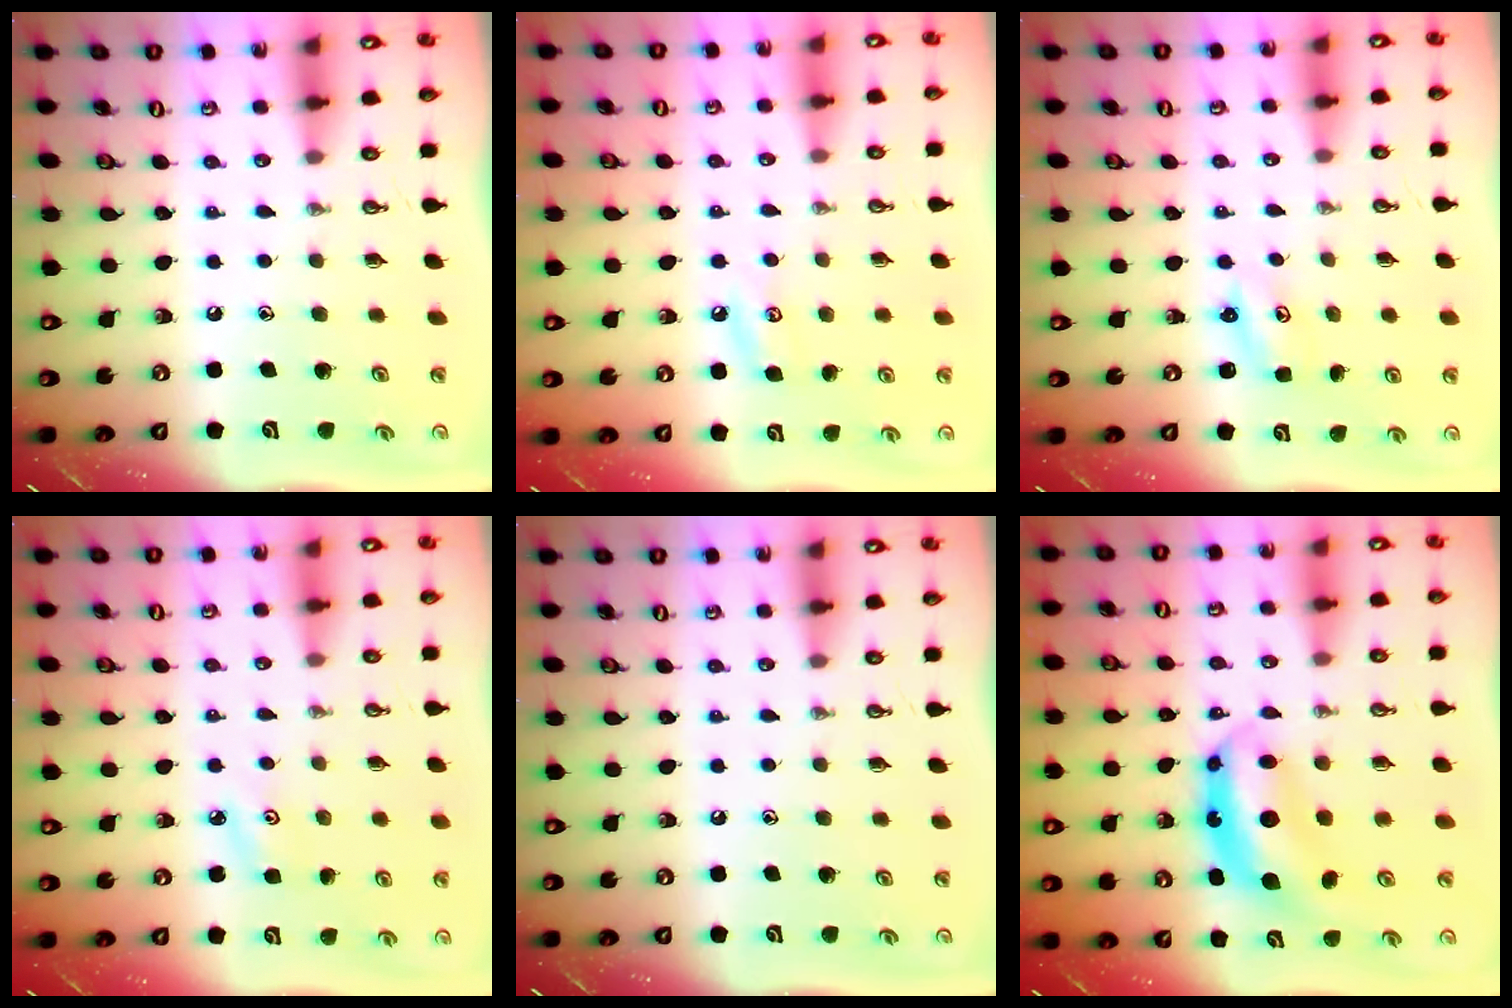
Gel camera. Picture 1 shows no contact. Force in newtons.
{"total": 5.4, "press": 5.4, "slide": 0.5}
{"total": 2.2, "press": 2.1, "slide": 0.4}
{"total": 3.6, "press": 3.6, "slide": 0.5}
{"total": 0.0}
{"total": 7.0, "press": 7.0, "slide": 0.8}